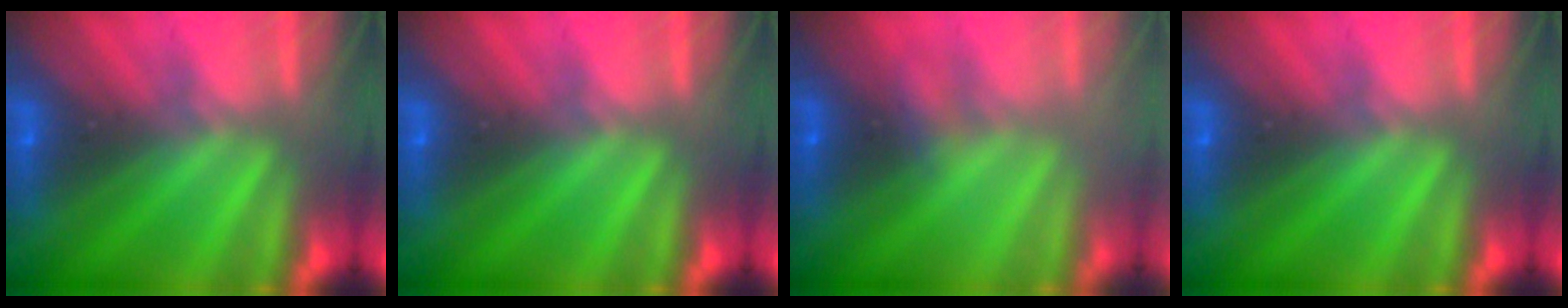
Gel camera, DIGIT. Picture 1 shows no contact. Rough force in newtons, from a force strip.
{"total": 0.0}
{"total": 2.1}
{"total": 0.0}